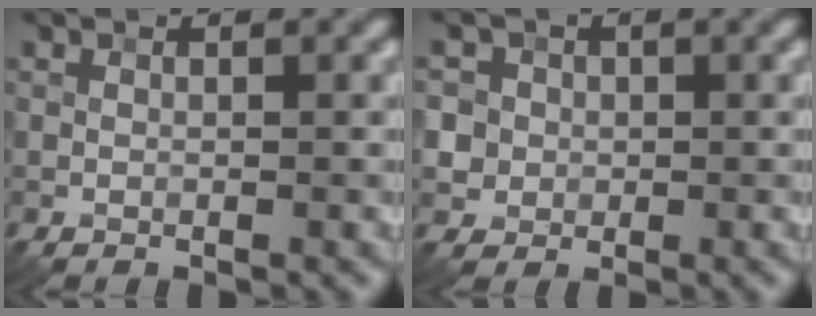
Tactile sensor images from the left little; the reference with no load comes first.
{"total": 4.2, "force": [0.8, 3.9, 1.3], "torque": [-0.016, 0.026, 0.000]}